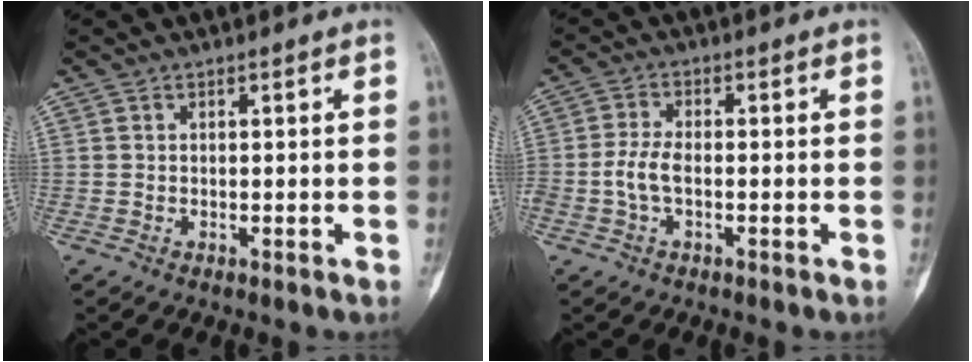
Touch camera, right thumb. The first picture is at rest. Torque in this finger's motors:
{"motor_torque": [0.06, 0.05, 0.75, -0.18, 0.13]}